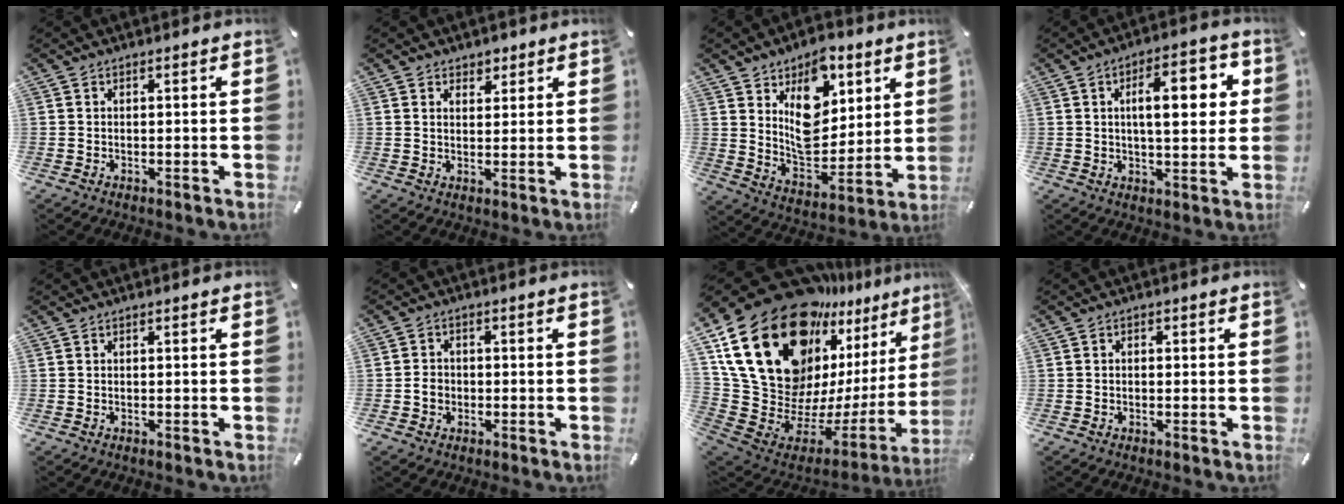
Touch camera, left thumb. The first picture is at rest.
{"total": 3.1, "force": [1.8, 2.5, 0.2], "torque": [0.013, -0.006, 0.028]}
{"total": 13.4, "force": [6.7, 9.7, 6.3], "torque": [-0.092, -0.046, 0.129]}
{"total": 12.3, "force": [3.1, 5.6, 10.5], "torque": [-0.148, -0.005, 0.042]}
{"total": 0.0}
{"total": 3.3, "force": [-0.8, 2.8, 1.4], "torque": [-0.026, 0.005, -0.016]}
{"total": 29.1, "force": [13.7, 17.3, 19.0], "torque": [-0.314, -0.152, 0.280]}
{"total": 1.1, "force": [-0.2, 1.0, 0.6], "torque": [-0.012, 0.006, -0.005]}